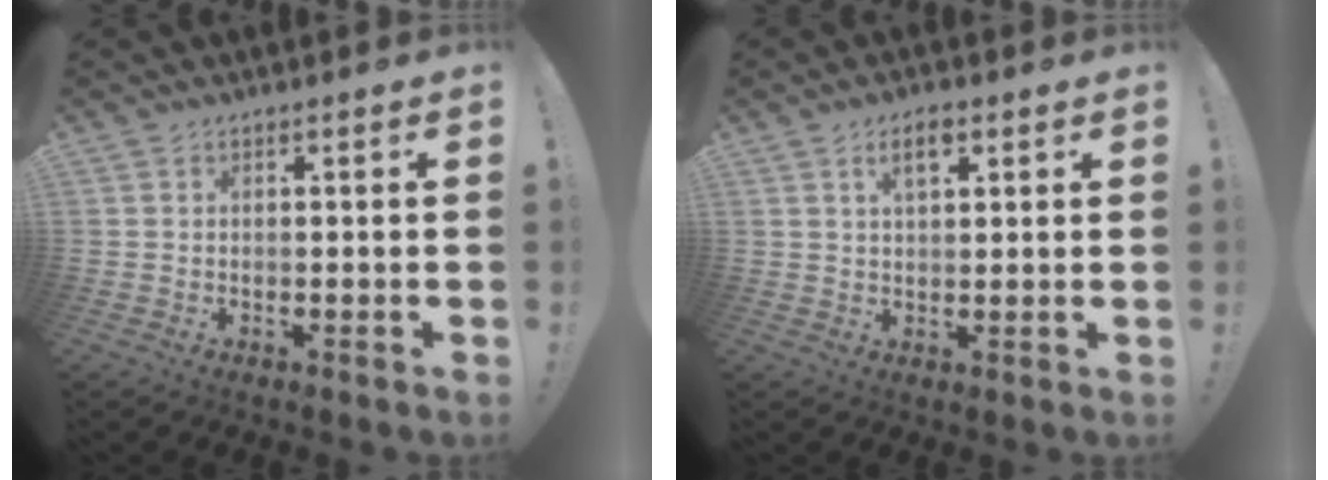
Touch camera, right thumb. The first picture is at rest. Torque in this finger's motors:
{"motor_torque": [-0.11, 0.19, 0.48, 0.42, 0.13]}